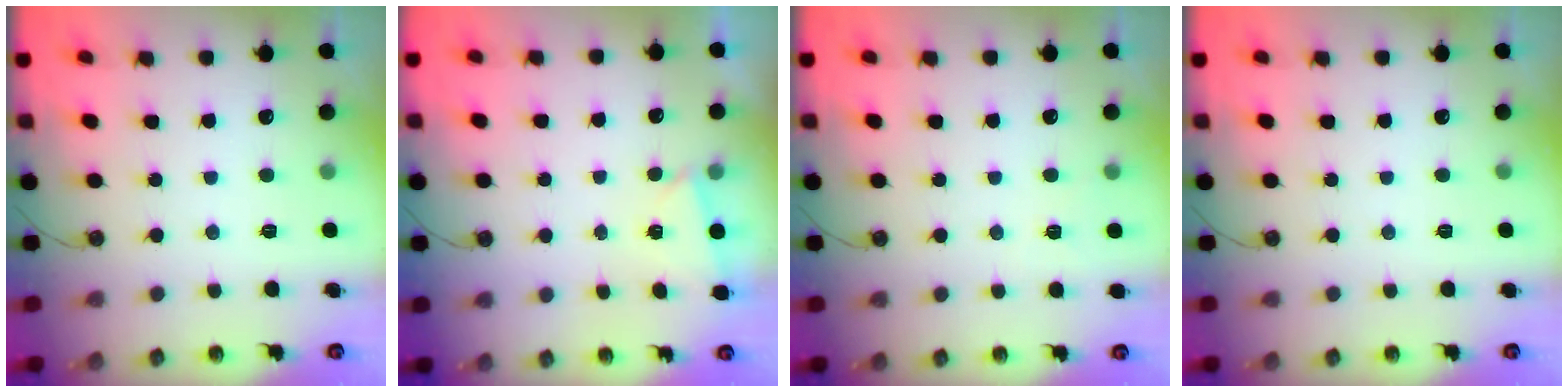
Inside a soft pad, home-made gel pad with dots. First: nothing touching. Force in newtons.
{"total": 0.6, "press": 0.0, "slide": 0.6}
{"total": 3.5, "press": 2.4, "slide": 2.5}
{"total": 0.0}